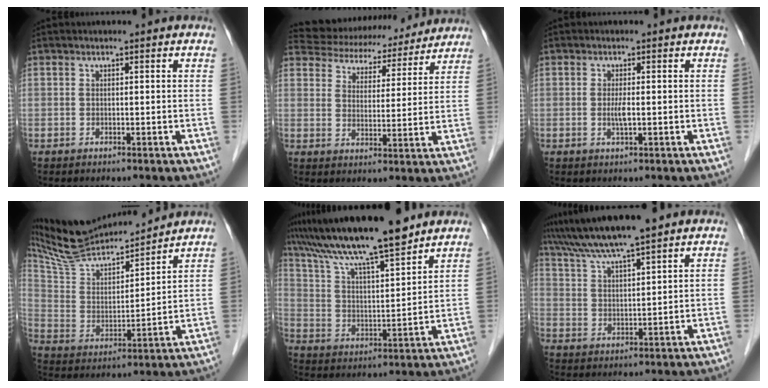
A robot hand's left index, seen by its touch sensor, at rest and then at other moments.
{"total": 16.2, "force": [14.9, 5.6, 3.1], "torque": [-0.047, 0.027, 0.201]}
{"total": 1.6, "force": [-0.3, 0.2, 1.5], "torque": [-0.033, -0.002, -0.005]}
{"total": 17.1, "force": [15.7, 1.9, 6.6], "torque": [-0.127, 0.008, 0.287]}
{"total": 15.2, "force": [12.7, 0.8, 8.3], "torque": [-0.144, 0.009, 0.221]}
{"total": 9.2, "force": [7.7, -0.3, 5.0], "torque": [-0.091, 0.021, 0.136]}